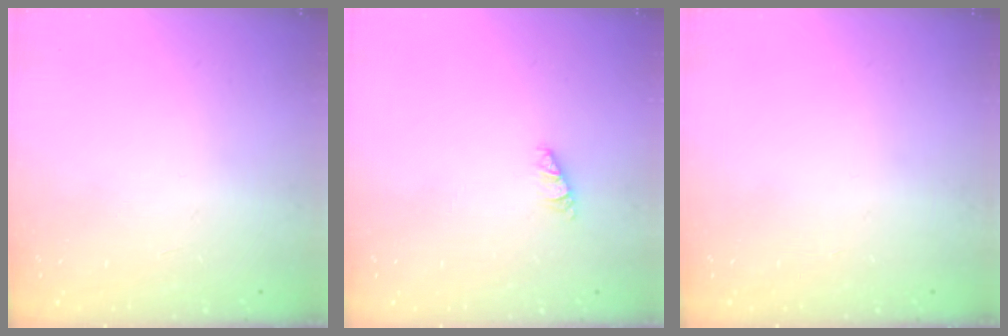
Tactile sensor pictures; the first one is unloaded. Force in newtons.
{"total": 0.7, "press": 0.7, "slide": 0.1}
{"total": 0.0}